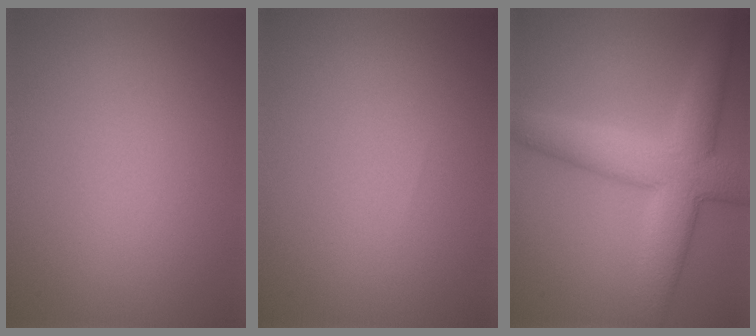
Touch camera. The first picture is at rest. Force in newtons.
{"total": 0.0}
{"total": 7.5, "press": 7.5, "slide": 0.4}